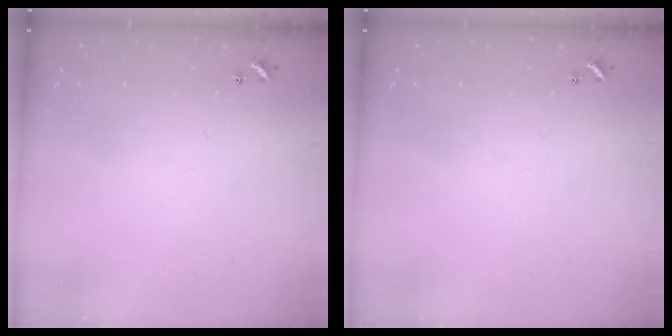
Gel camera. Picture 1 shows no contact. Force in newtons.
{"total": 0.0}